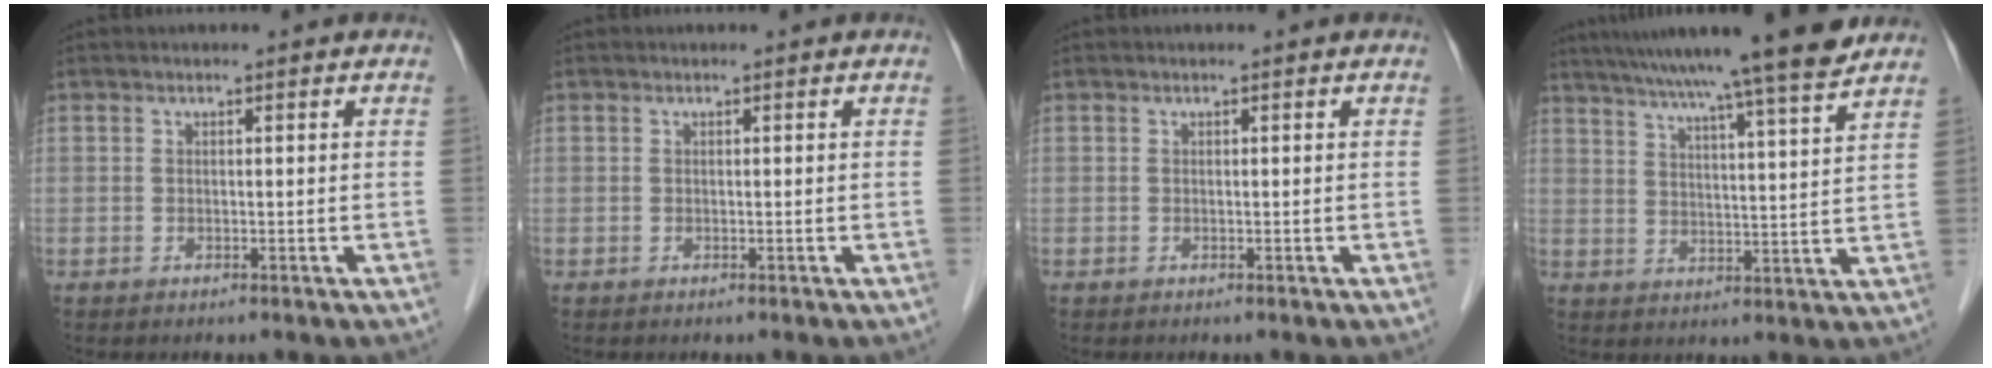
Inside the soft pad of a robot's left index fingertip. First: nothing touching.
{"total": 0.0}
{"total": 0.0}
{"total": 18.3, "force": [15.5, -0.8, 9.8], "torque": [-0.162, 0.007, 0.220]}